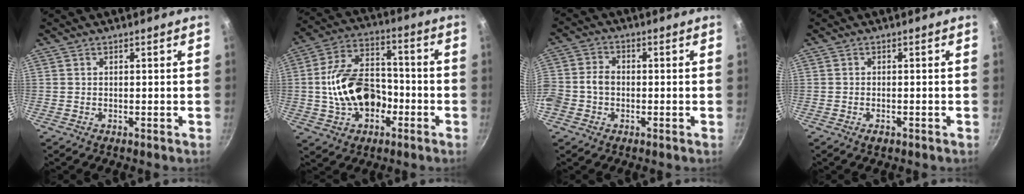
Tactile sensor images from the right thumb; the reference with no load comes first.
{"total": 16.2, "force": [-2.9, 10.9, 11.6], "torque": [-0.188, 0.040, -0.052]}
{"total": 8.3, "force": [-1.3, 6.4, 5.1], "torque": [-0.110, 0.025, -0.026]}
{"total": 1.2, "force": [-0.7, 0.5, 0.8], "torque": [-0.014, 0.004, -0.010]}